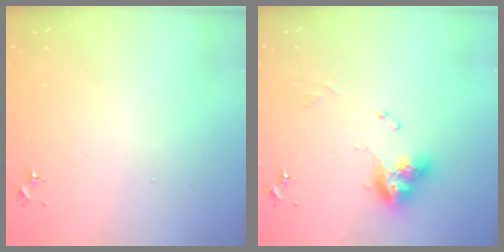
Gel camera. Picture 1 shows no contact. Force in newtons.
{"total": 12.7, "press": 12.6, "slide": 1.3}